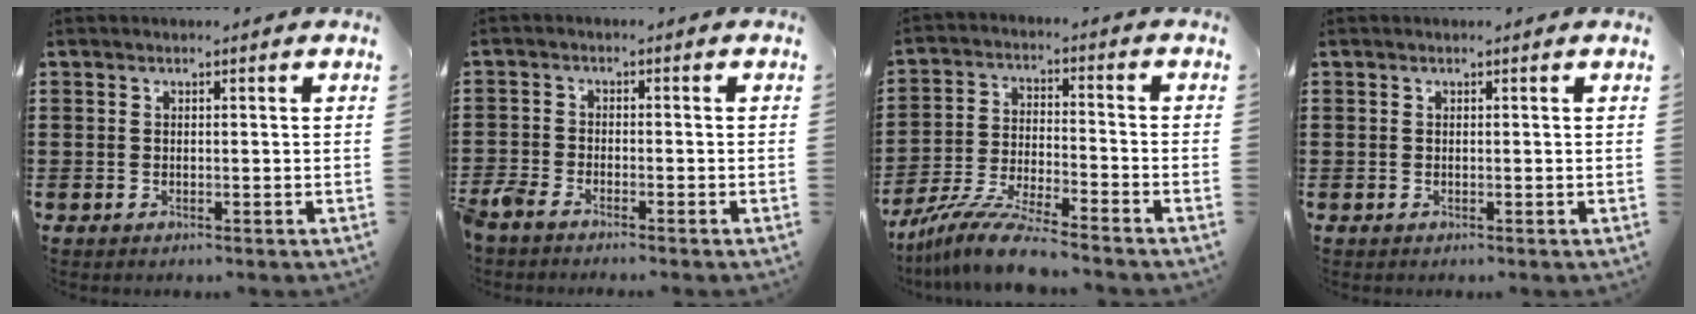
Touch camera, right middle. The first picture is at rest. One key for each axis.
{"total": 2.7, "fx": -2.5, "fy": 0.6, "fz": 0.9, "tx": -0.046, "ty": -0.008, "tz": -0.060}
{"total": 9.0, "fx": -8.1, "fy": 0.2, "fz": 3.8, "tx": -0.077, "ty": 0.002, "tz": -0.158}
{"total": 0.0}